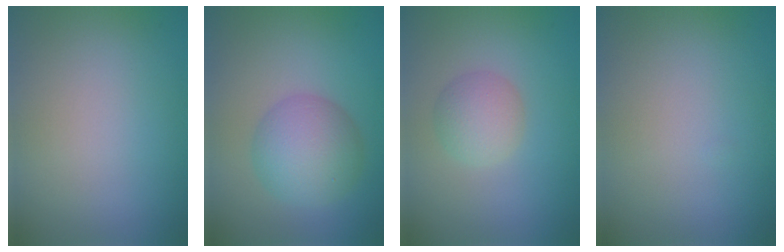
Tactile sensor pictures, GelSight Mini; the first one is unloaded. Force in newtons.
{"total": 5.7, "press": 5.7, "slide": 0.1}
{"total": 2.7, "press": 2.7, "slide": 0.1}
{"total": 0.0}